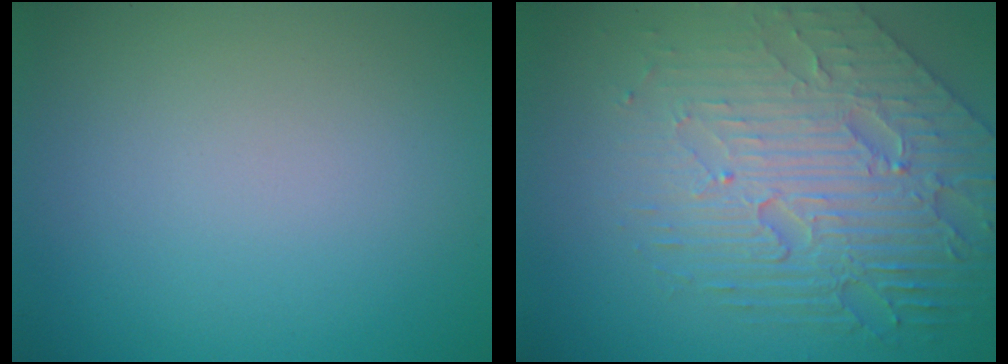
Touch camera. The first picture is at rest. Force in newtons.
{"total": 7.9, "press": 5.8, "slide": 5.3}